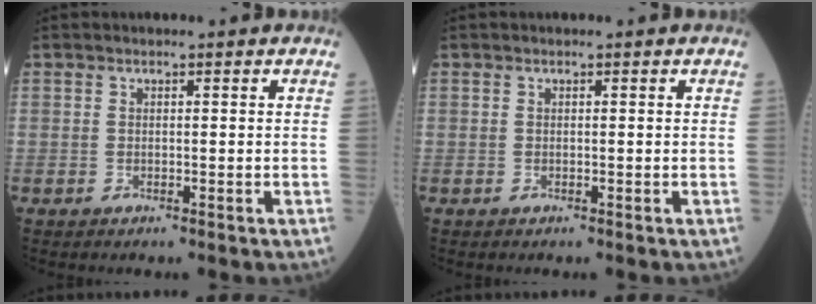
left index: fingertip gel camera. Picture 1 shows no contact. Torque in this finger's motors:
{"motor_torque": [0.00, 0.00, 0.00, 0.00]}